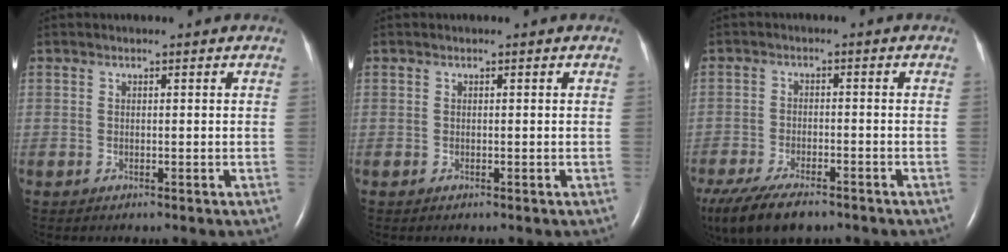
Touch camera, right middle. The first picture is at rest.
{"total": 0.0}
{"total": 12.8, "force": [-9.5, 4.3, 7.4], "torque": [-0.157, -0.023, -0.153]}